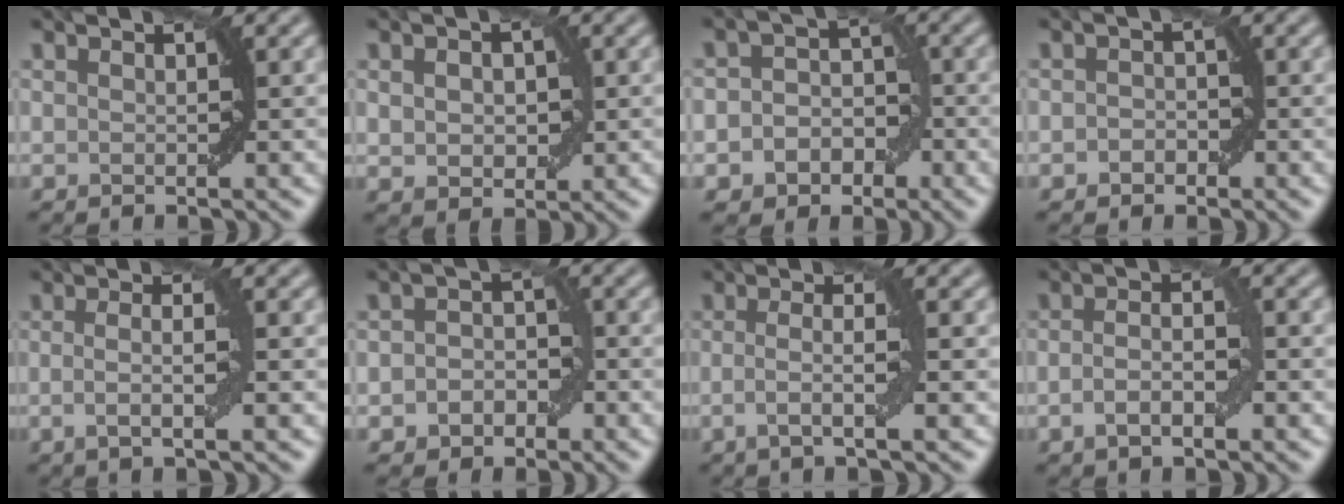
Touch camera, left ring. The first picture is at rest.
{"total": 3.1, "force": [0.2, 2.1, 2.2], "torque": [-0.040, 0.001, 0.006]}
{"total": 4.4, "force": [-1.6, 3.6, 2.0], "torque": [0.004, 0.003, -0.038]}
{"total": 1.4, "force": [-0.6, 1.1, 0.6], "torque": [-0.010, 0.001, -0.013]}
{"total": 3.1, "force": [-0.3, 0.7, 3.0], "torque": [-0.047, -0.003, -0.009]}
{"total": 2.9, "force": [-1.1, 2.2, 1.4], "torque": [-0.015, 0.003, -0.021]}
{"total": 3.4, "force": [-0.6, 0.7, 3.3], "torque": [-0.056, -0.004, -0.015]}
{"total": 3.0, "force": [-0.9, 1.0, 2.7], "torque": [-0.051, -0.001, -0.019]}